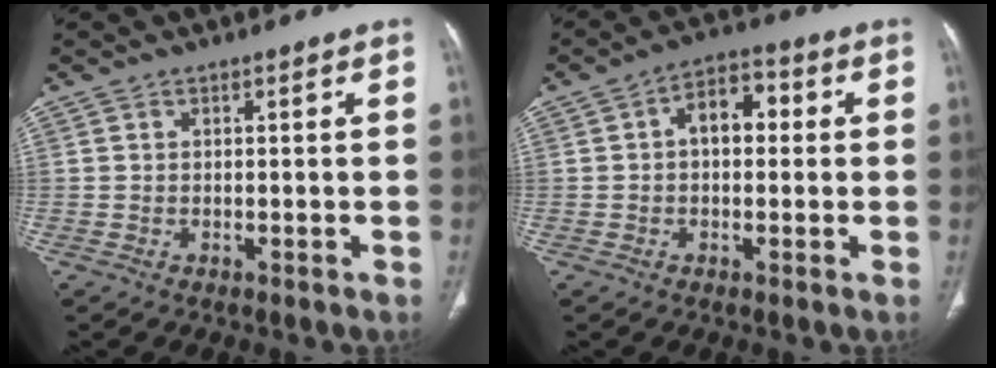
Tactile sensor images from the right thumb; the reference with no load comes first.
{"total": 7.4, "force": [0.8, 4.6, 5.7], "torque": [-0.068, 0.025, 0.004]}